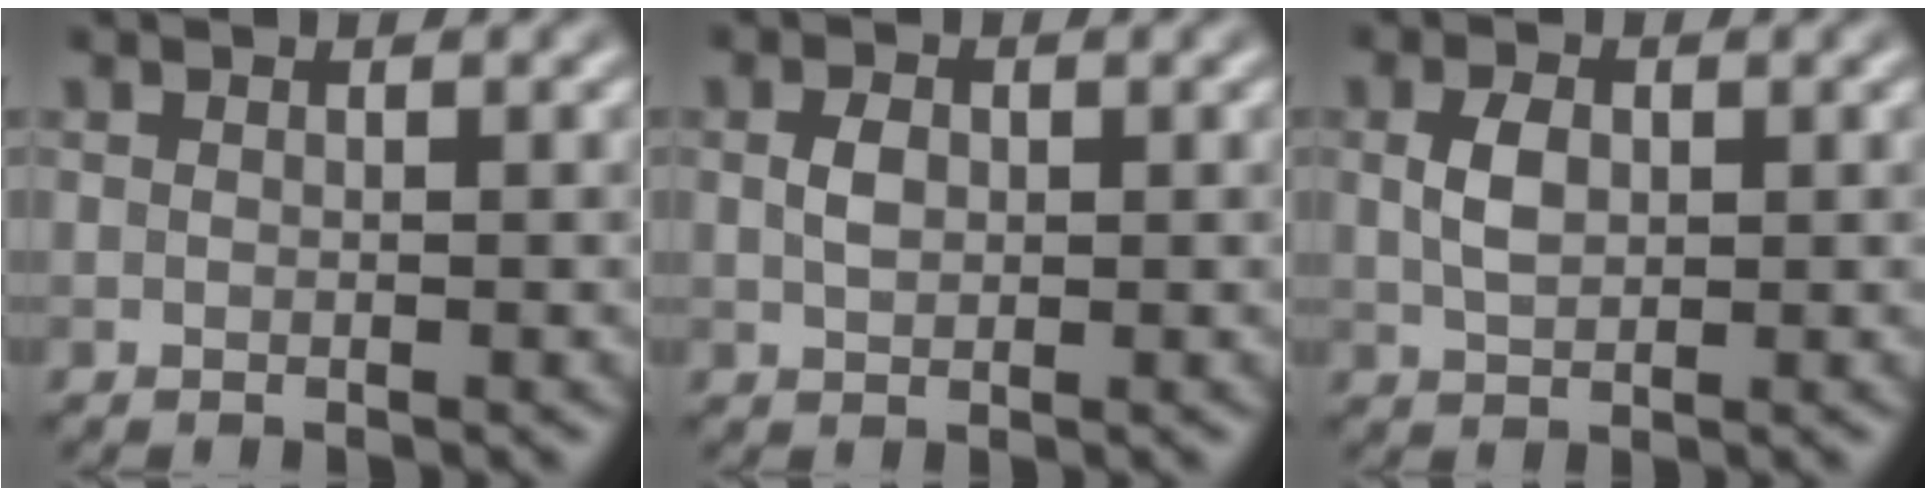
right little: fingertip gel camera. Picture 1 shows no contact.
{"total": 1.7, "force": [0.2, 1.2, 1.2], "torque": [-0.025, 0.003, 0.003]}
{"total": 2.5, "force": [0.4, 1.6, 1.9], "torque": [-0.045, 0.003, 0.009]}